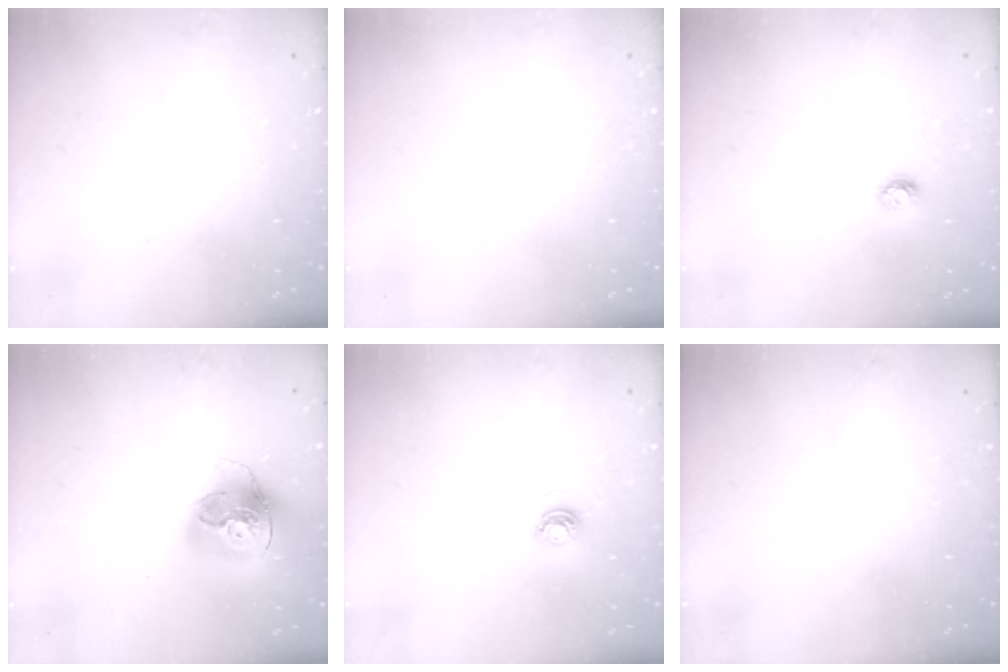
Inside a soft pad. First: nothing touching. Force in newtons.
{"total": 0.0}
{"total": 3.4, "press": 3.4, "slide": 0.4}
{"total": 16.8, "press": 16.7, "slide": 1.9}
{"total": 3.7, "press": 3.7, "slide": 0.5}
{"total": 0.0}